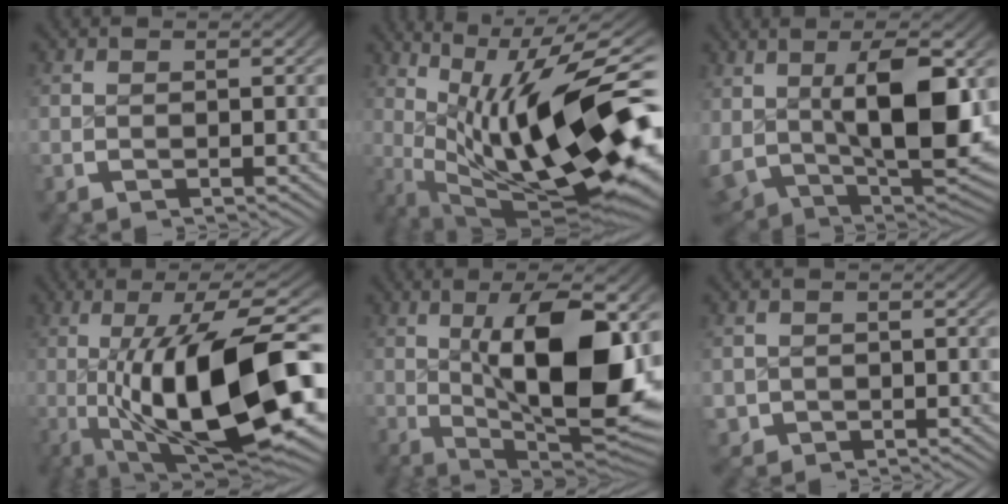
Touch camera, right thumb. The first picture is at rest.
{"total": 21.1, "force": [-2.2, 11.3, 17.7], "torque": [-0.279, -0.051, -0.001]}
{"total": 13.2, "force": [0.3, 7.5, 10.8], "torque": [-0.202, -0.043, 0.038]}
{"total": 19.2, "force": [-2.4, 8.8, 16.9], "torque": [-0.291, -0.033, -0.014]}
{"total": 15.6, "force": [-0.5, 7.5, 13.6], "torque": [-0.226, -0.041, 0.019]}
{"total": 2.6, "force": [-1.0, 2.3, 0.6], "torque": [-0.020, -0.023, -0.006]}